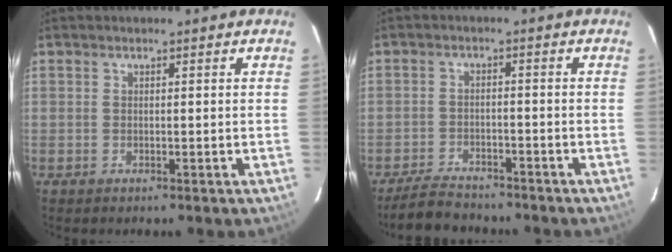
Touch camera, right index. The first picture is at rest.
{"total": 6.4, "force": [-5.7, 2.4, 1.6], "torque": [-0.057, 0.005, -0.092]}